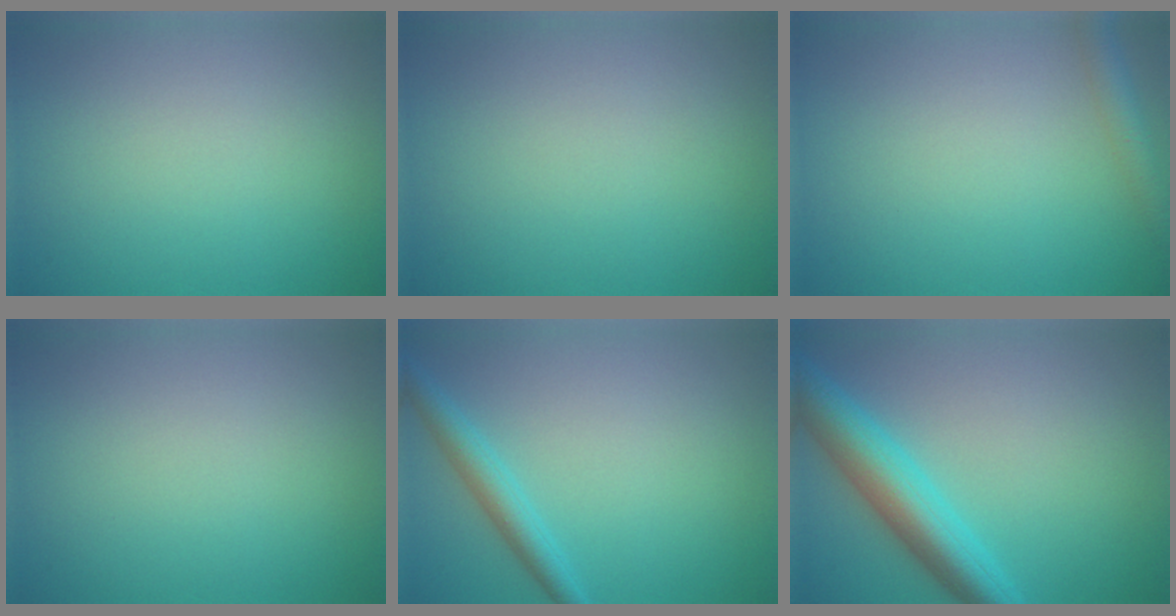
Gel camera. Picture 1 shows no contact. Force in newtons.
{"total": 0.0}
{"total": 2.4, "press": 2.4, "slide": 0.1}
{"total": 0.0}
{"total": 2.7, "press": 2.7, "slide": 0.1}
{"total": 6.4, "press": 6.4, "slide": 0.2}